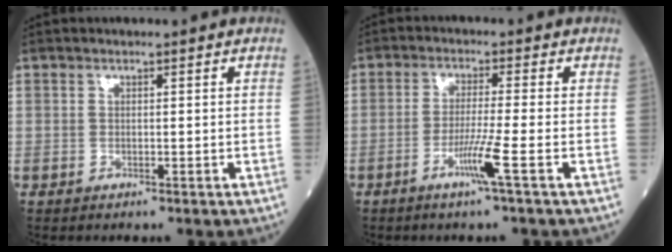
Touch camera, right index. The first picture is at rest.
{"total": 4.9, "force": [-2.3, -1.3, 4.2], "torque": [-0.083, -0.012, -0.049]}